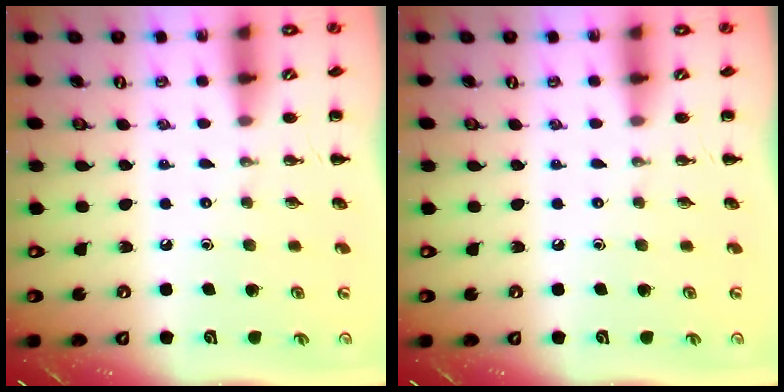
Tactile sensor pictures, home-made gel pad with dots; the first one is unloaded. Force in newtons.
{"total": 0.0}